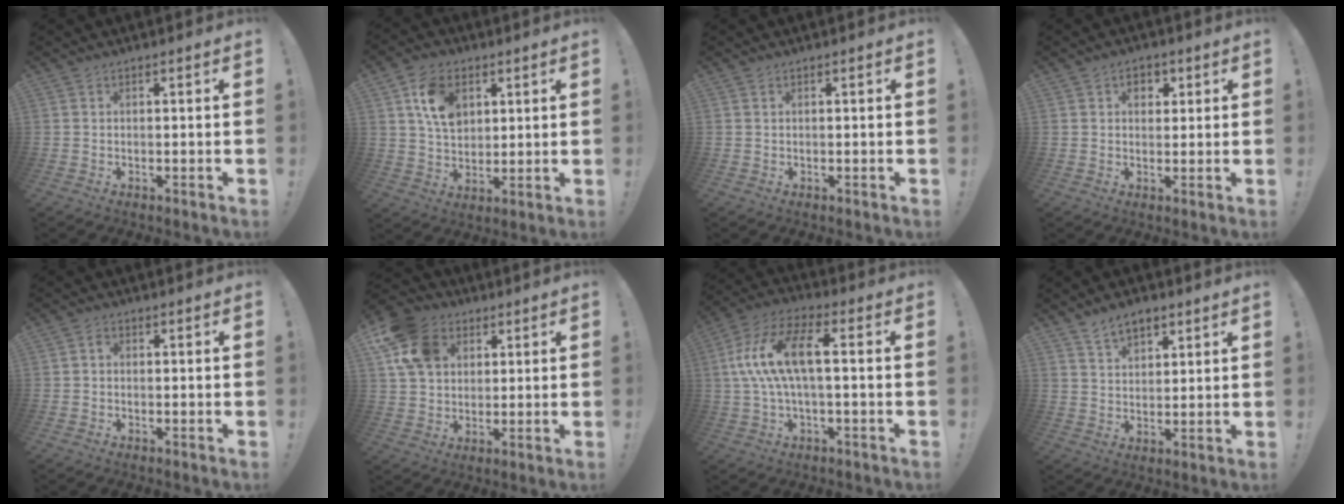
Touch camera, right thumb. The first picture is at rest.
{"total": 12.1, "force": [4.9, 8.8, 6.7], "torque": [-0.107, -0.006, 0.097]}
{"total": 0.0}
{"total": 4.1, "force": [1.9, 3.0, 2.1], "torque": [-0.011, -0.006, 0.026]}
{"total": 1.2, "force": [-0.5, 1.0, 0.5], "torque": [-0.009, 0.004, -0.010]}
{"total": 13.9, "force": [5.6, 10.7, 6.8], "torque": [-0.114, -0.018, 0.113]}
{"total": 14.3, "force": [1.5, 5.7, 13.1], "torque": [-0.255, 0.007, 0.022]}
{"total": 6.4, "force": [4.8, 3.1, 2.9], "torque": [-0.055, -0.019, 0.090]}